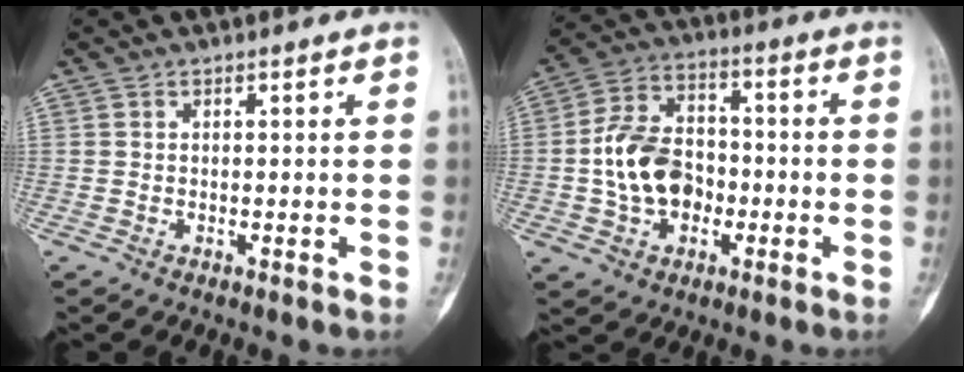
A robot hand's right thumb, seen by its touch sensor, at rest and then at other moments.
{"total": 12.4, "force": [-2.0, 9.1, 8.3], "torque": [-0.124, 0.034, -0.042]}